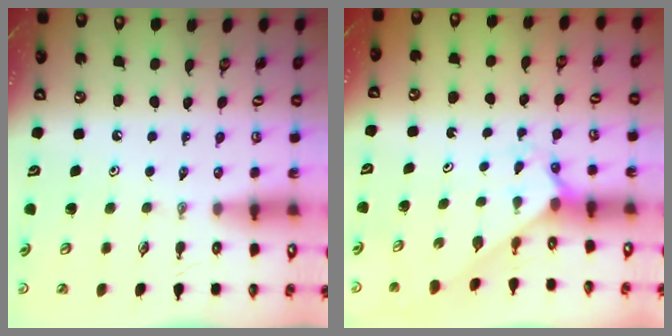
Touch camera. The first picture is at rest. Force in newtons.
{"total": 2.3, "press": 2.3, "slide": 0.2}